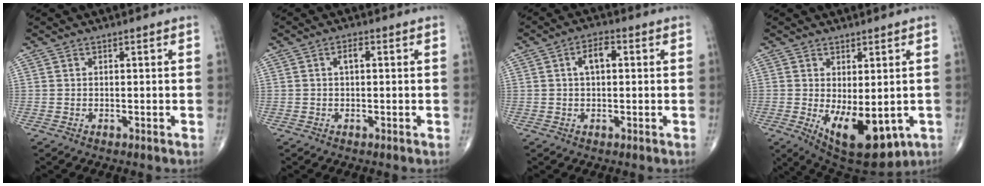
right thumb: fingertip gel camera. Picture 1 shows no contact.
{"total": 1.9, "force": [0.3, 0.9, 1.7], "torque": [-0.029, 0.004, 0.002]}
{"total": 4.5, "force": [0.8, 2.3, 3.8], "torque": [-0.066, 0.011, 0.009]}
{"total": 13.0, "force": [-3.2, 6.3, 10.9], "torque": [-0.153, -0.019, -0.024]}